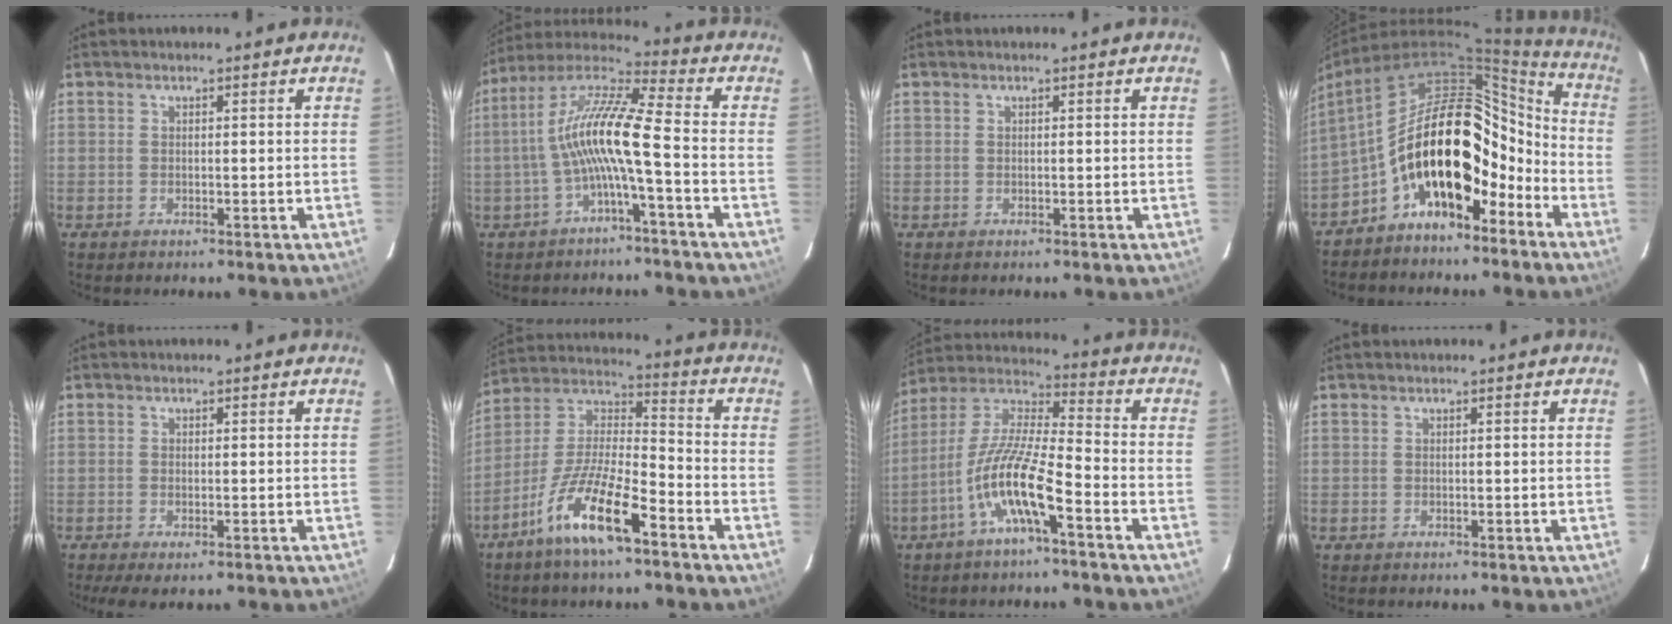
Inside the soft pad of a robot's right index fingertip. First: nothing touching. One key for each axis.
{"total": 11.8, "fx": -3.0, "fy": 0.6, "fz": 11.4, "tx": -0.231, "ty": 0.017, "tz": -0.061}
{"total": 0.0}
{"total": 20.6, "fx": -9.0, "fy": 10.2, "fz": 15.5, "tx": -0.253, "ty": 0.026, "tz": -0.155}
{"total": 3.9, "fx": -2.7, "fy": 0.7, "fz": 2.8, "tx": -0.060, "ty": -0.014, "tz": -0.043}
{"total": 14.8, "fx": -9.1, "fy": 3.5, "fz": 11.2, "tx": -0.225, "ty": -0.009, "tz": -0.176}
{"total": 12.3, "fx": -5.9, "fy": 1.8, "fz": 10.7, "tx": -0.216, "ty": 0.002, "tz": -0.118}
{"total": 0.0}